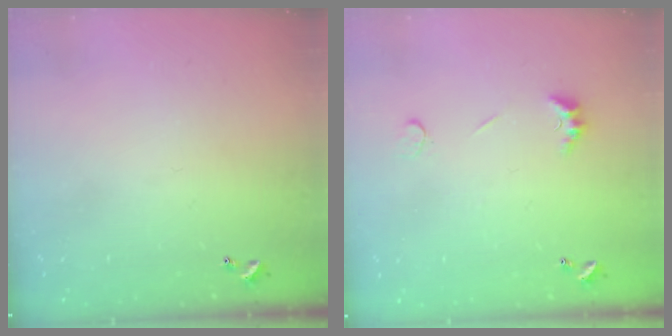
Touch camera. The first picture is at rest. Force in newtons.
{"total": 2.5, "press": 2.4, "slide": 0.7}